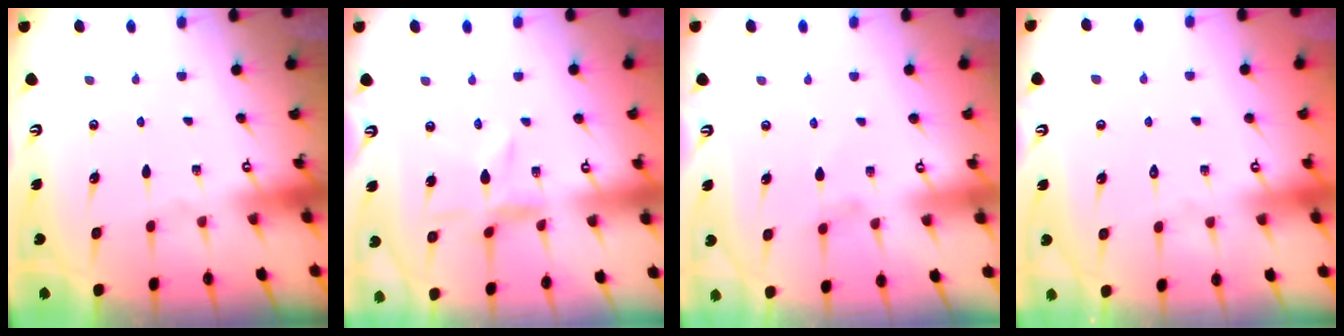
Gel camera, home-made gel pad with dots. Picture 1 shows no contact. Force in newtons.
{"total": 1.7, "press": 1.7, "slide": 0.2}
{"total": 0.9, "press": 0.8, "slide": 0.4}
{"total": 1.8, "press": 1.8, "slide": 0.2}